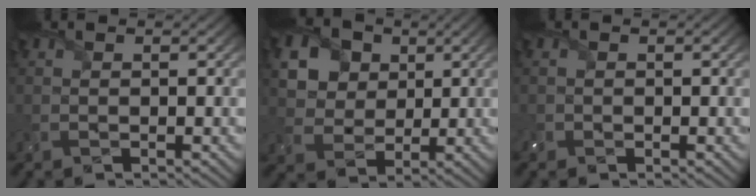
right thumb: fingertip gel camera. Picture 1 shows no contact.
{"total": 12.4, "force": [5.5, 9.6, 5.6], "torque": [-0.165, 0.019, 0.109]}
{"total": 0.8, "force": [-0.5, 0.7, 0.1], "torque": [-0.004, -0.005, -0.012]}